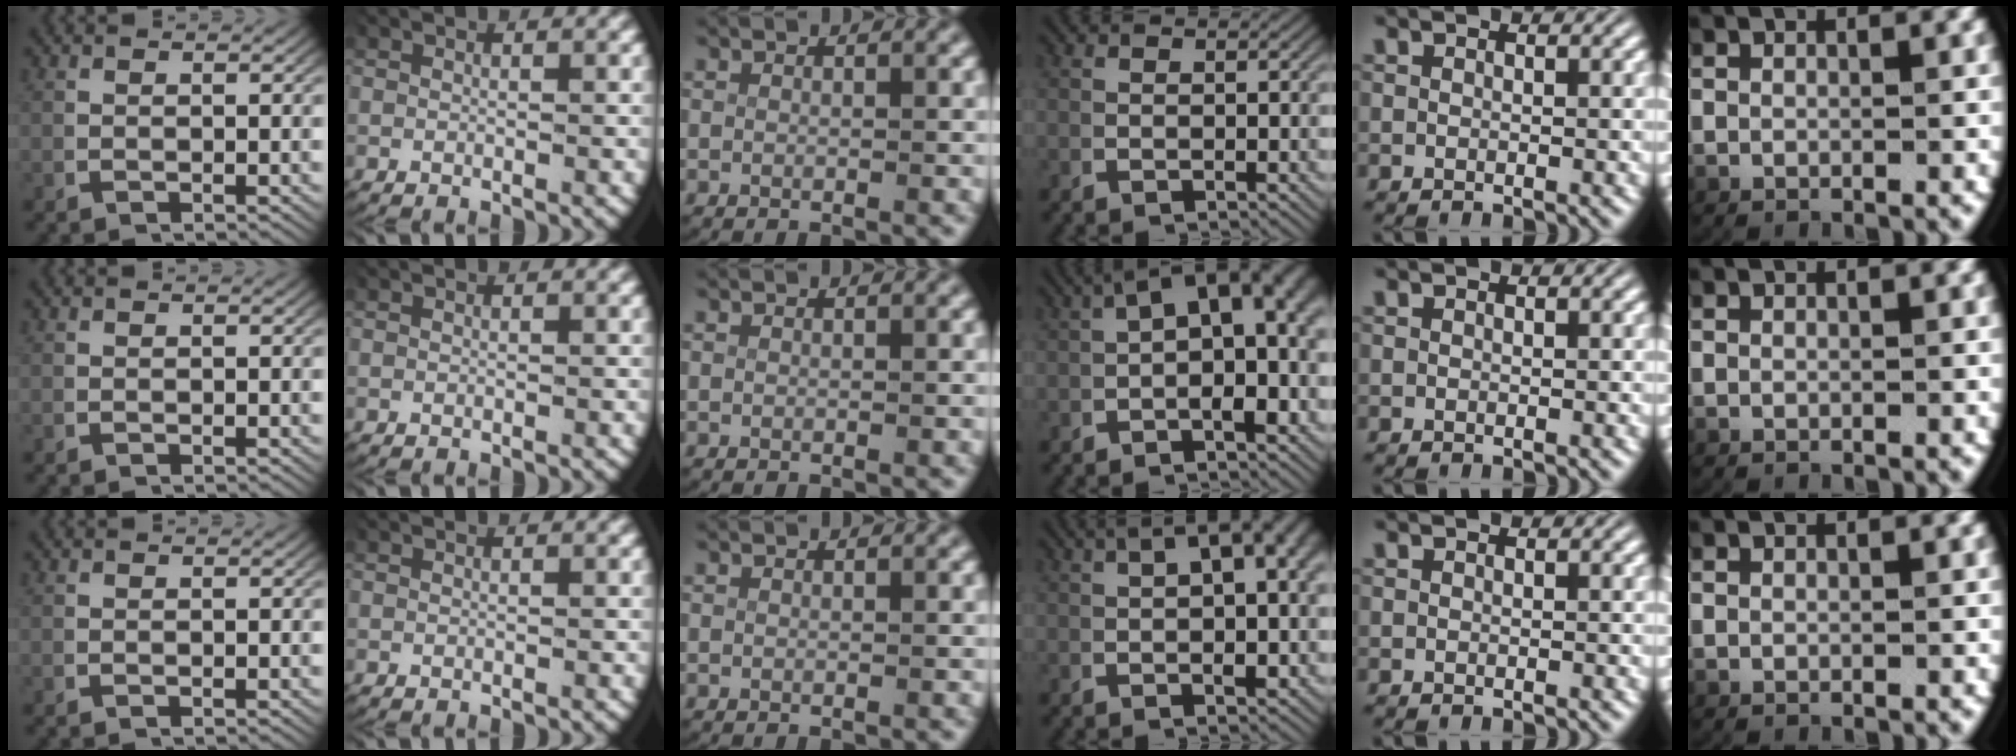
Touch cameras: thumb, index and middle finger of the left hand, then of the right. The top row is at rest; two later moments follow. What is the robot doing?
{"motion": "lift_and_place", "object": "map"}